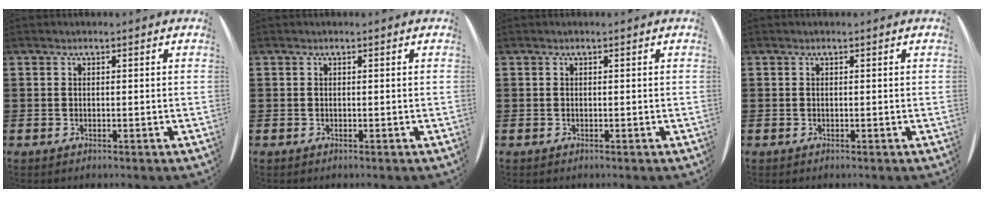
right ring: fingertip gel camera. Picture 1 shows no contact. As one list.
[{"total": 0.0}, {"total": 0.0}, {"total": 0.0}]